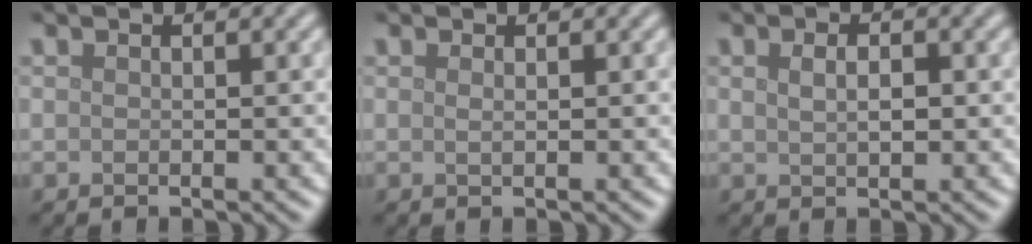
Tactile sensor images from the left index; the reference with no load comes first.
{"total": 0.5, "force": [0.2, 0.2, 0.5], "torque": [-0.007, 0.001, 0.002]}
{"total": 2.2, "force": [0.7, 1.0, 1.8], "torque": [-0.027, -0.003, 0.011]}